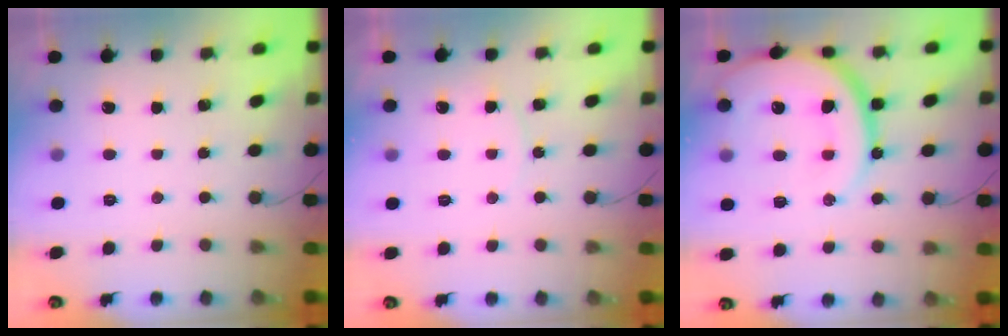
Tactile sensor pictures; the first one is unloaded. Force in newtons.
{"total": 3.3, "press": 3.3, "slide": 0.5}
{"total": 22.3, "press": 22.2, "slide": 2.4}